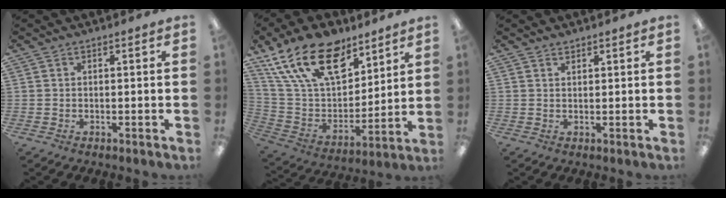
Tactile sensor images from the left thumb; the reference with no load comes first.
{"total": 21.5, "force": [13.4, 11.4, 12.4], "torque": [-0.232, -0.069, 0.244]}
{"total": 1.1, "force": [1.1, 0.3, 0.2], "torque": [-0.004, -0.001, 0.021]}